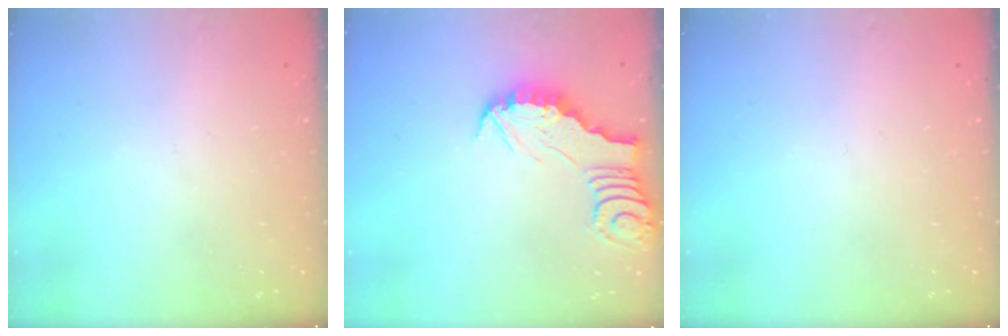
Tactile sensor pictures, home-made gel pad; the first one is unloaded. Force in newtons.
{"total": 2.6, "press": 2.6, "slide": 0.2}
{"total": 0.0}